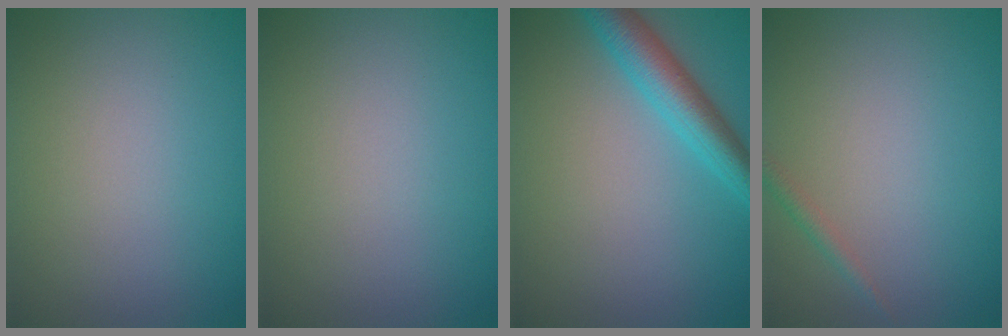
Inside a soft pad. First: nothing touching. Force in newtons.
{"total": 0.0}
{"total": 4.2, "press": 4.2, "slide": 0.1}
{"total": 1.0, "press": 1.0, "slide": 0.0}